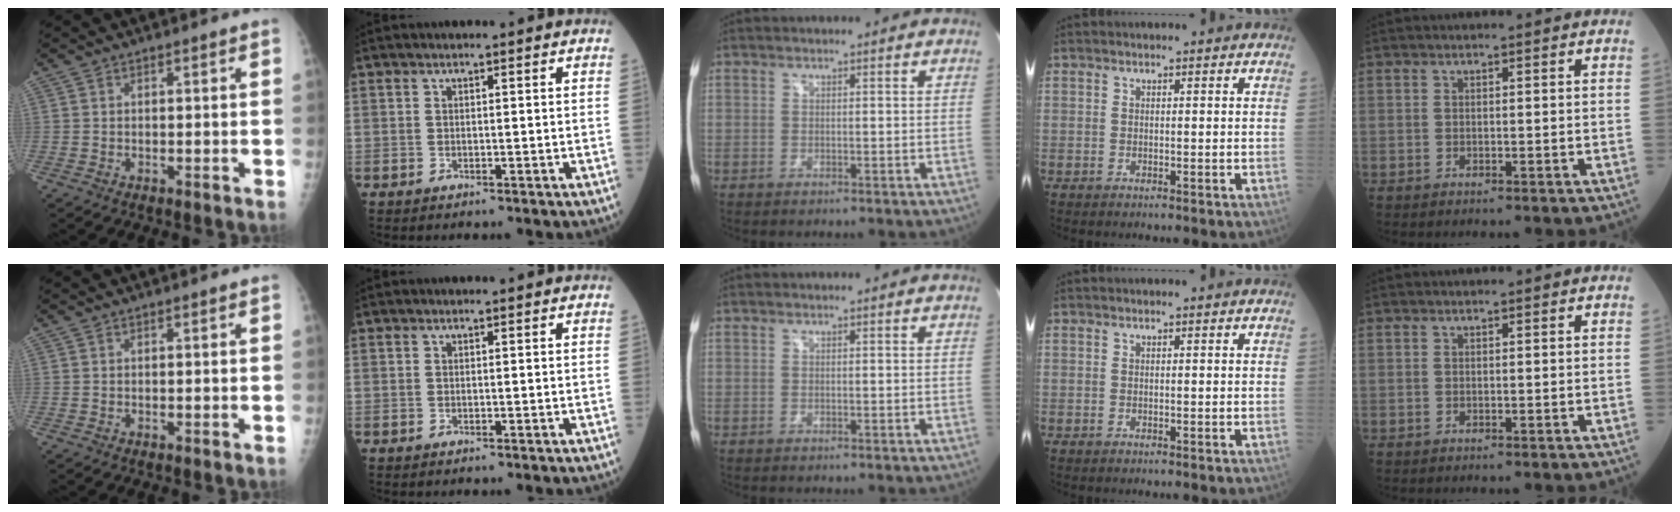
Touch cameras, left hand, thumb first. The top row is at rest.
{}